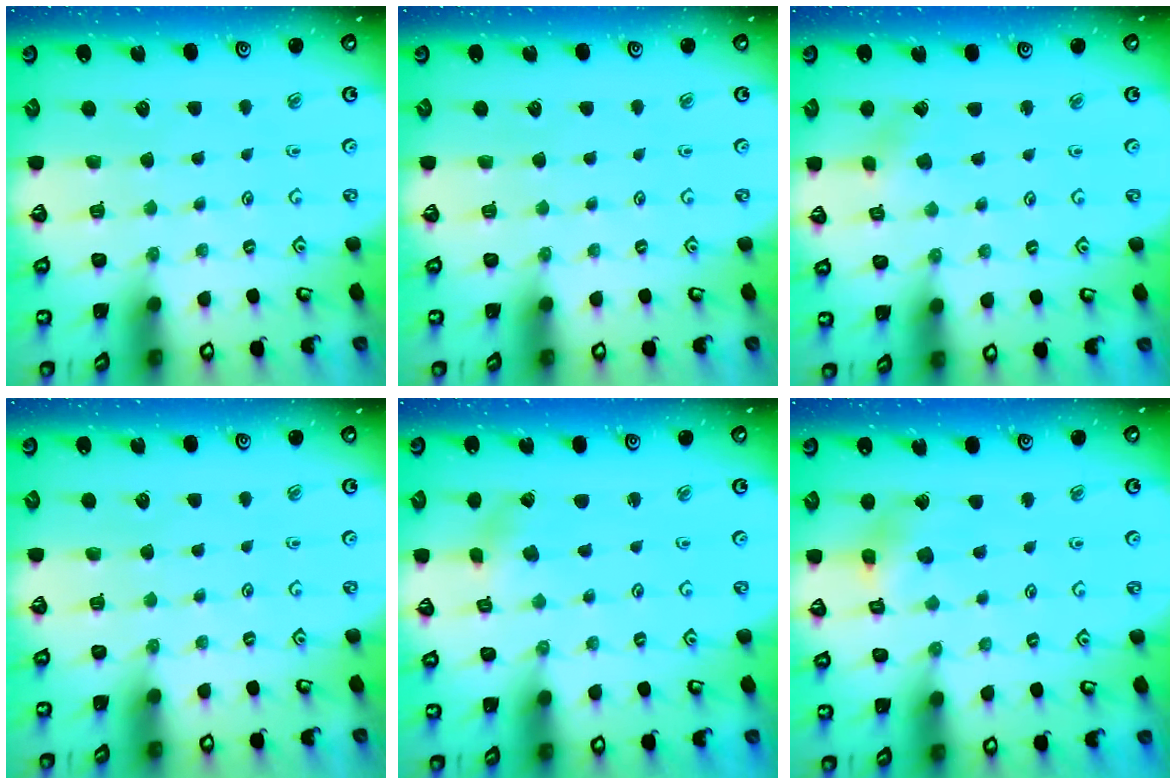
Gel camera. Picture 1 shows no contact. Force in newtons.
{"total": 0.0}
{"total": 1.8, "press": 1.8, "slide": 0.1}
{"total": 0.0}
{"total": 1.2, "press": 1.2, "slide": 0.2}
{"total": 8.6, "press": 8.6, "slide": 1.0}